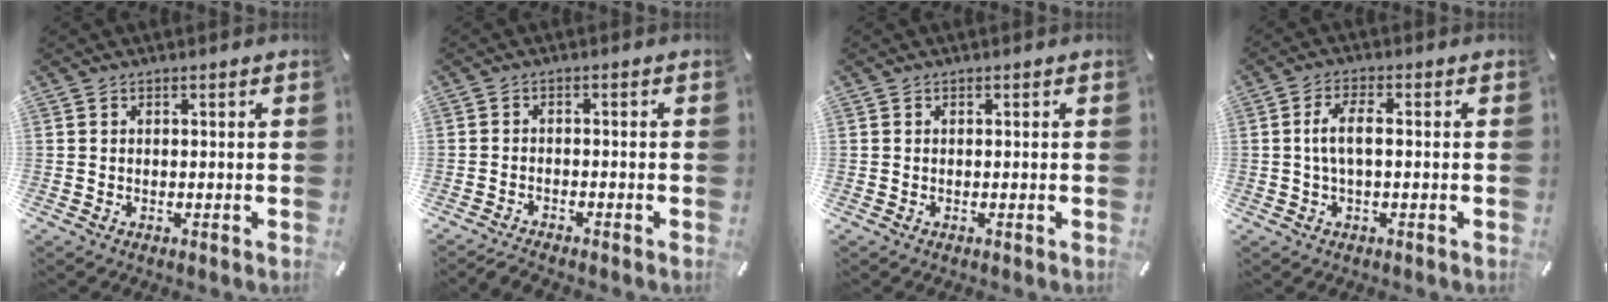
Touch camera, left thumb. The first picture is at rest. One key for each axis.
{"total": 2.3, "fx": -2.2, "fy": 0.4, "fz": 0.8, "tx": -0.020, "ty": 0.010, "tz": -0.045}
{"total": 0.0}
{"total": 5.7, "fx": 0.0, "fy": 2.1, "fz": 5.3, "tx": -0.111, "ty": 0.003, "tz": -0.005}